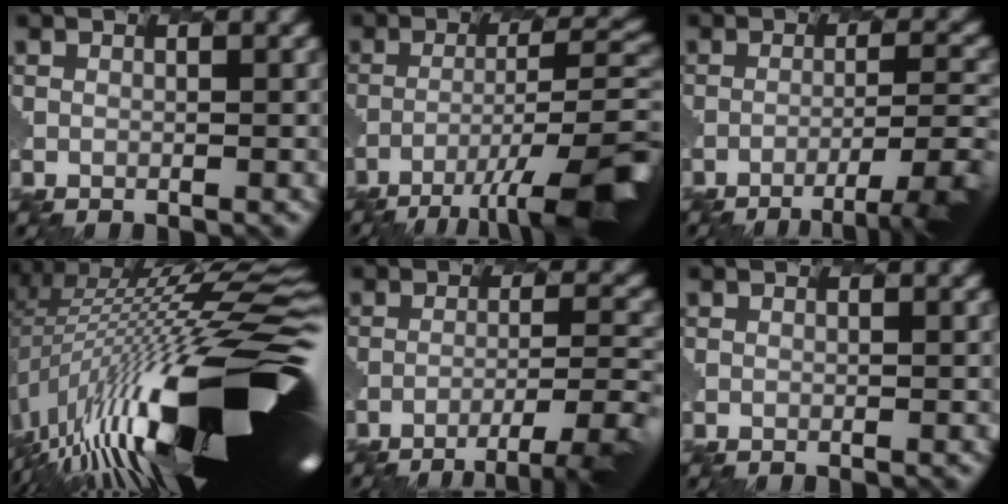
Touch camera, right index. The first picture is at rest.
{"total": 12.1, "force": [-7.0, 2.7, 9.5], "torque": [-0.174, -0.011, -0.107]}
{"total": 6.8, "force": [-4.0, 1.4, 5.3], "torque": [-0.086, -0.012, -0.047]}
{"total": 19.2, "force": [-3.6, 5.4, 18.1], "torque": [-0.283, -0.020, -0.062]}
{"total": 5.6, "force": [-3.6, 0.9, 4.2], "torque": [-0.075, -0.011, -0.043]}
{"total": 0.0}